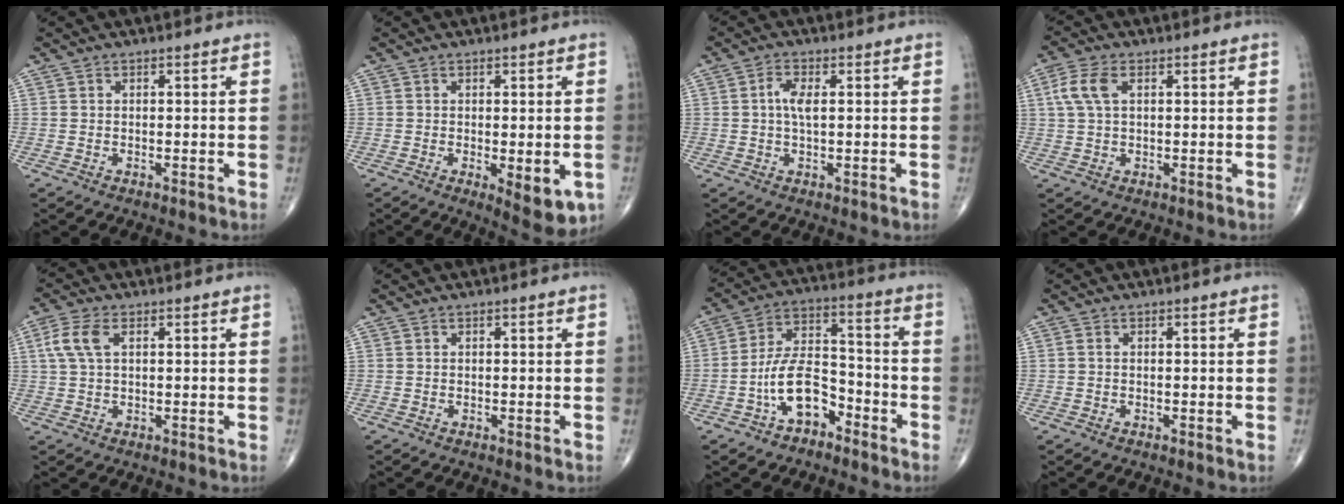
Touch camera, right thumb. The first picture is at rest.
{"total": 7.6, "force": [-2.2, 2.8, 6.7], "torque": [-0.078, -0.017, -0.024]}
{"total": 3.6, "force": [0.5, 1.4, 3.3], "torque": [-0.070, 0.001, 0.005]}
{"total": 5.4, "force": [1.6, 2.9, 4.3], "torque": [-0.109, 0.014, 0.031]}
{"total": 5.4, "force": [1.6, 2.8, 4.4], "torque": [-0.112, 0.014, 0.033]}
{"total": 0.0}
{"total": 10.8, "force": [-5.4, 6.1, 7.2], "torque": [-0.115, 0.059, -0.100]}
{"total": 0.5, "force": [0.0, 0.3, 0.4], "torque": [-0.008, 0.000, -0.003]}